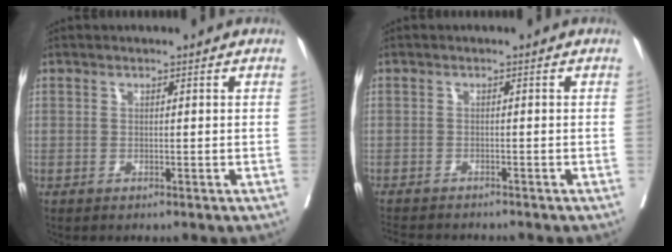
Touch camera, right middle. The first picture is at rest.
{"total": 7.1, "force": [-6.6, 1.2, 2.4], "torque": [-0.032, -0.009, -0.097]}